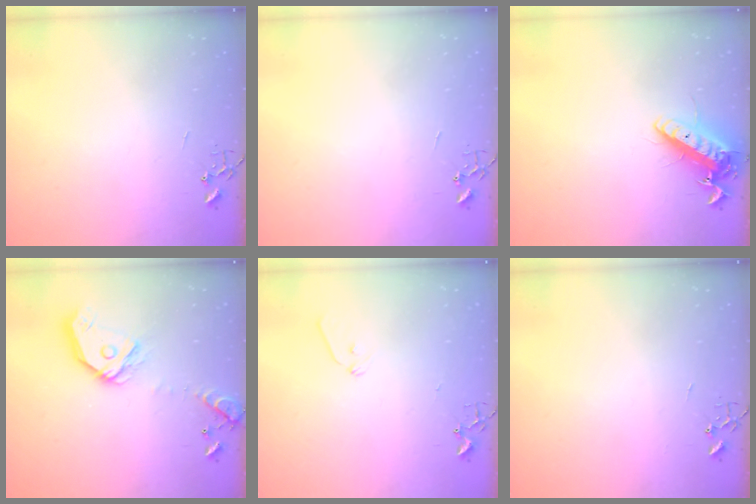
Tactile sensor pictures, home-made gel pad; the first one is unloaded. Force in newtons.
{"total": 0.0}
{"total": 14.1, "press": 13.9, "slide": 2.6}
{"total": 15.9, "press": 15.7, "slide": 2.2}
{"total": 7.0, "press": 6.9, "slide": 0.8}
{"total": 0.0}